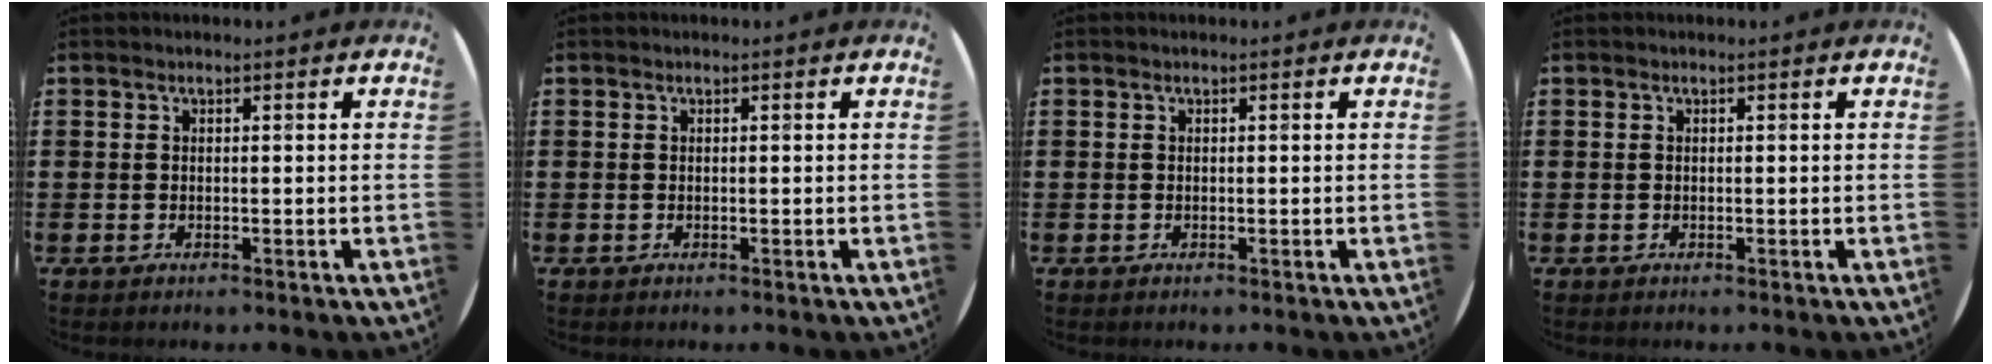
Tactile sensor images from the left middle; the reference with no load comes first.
{"total": 0.0}
{"total": 0.0}
{"total": 0.0}